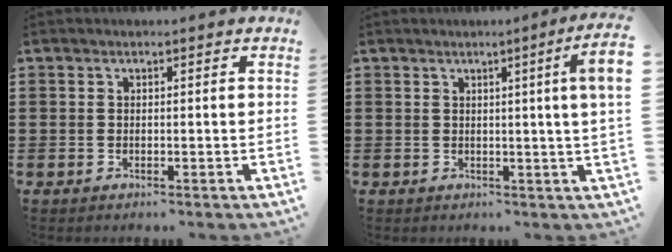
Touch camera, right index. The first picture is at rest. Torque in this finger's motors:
{"motor_torque": [1.23, 0.01, 0.34, 0.11]}